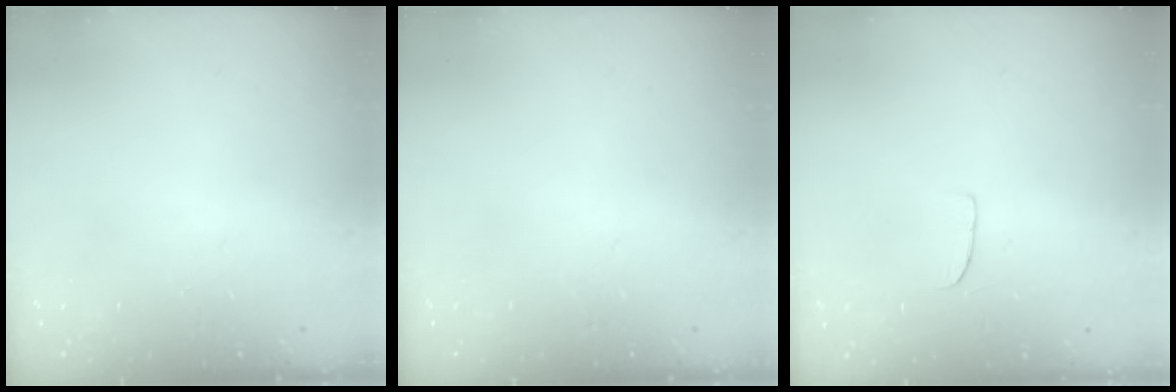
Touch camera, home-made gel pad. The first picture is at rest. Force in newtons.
{"total": 0.0}
{"total": 5.4, "press": 5.4, "slide": 0.4}